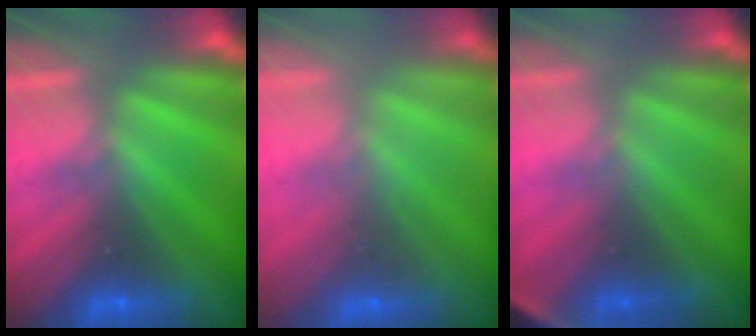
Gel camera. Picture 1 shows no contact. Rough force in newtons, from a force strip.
{"total": 2.5}
{"total": 2.8}